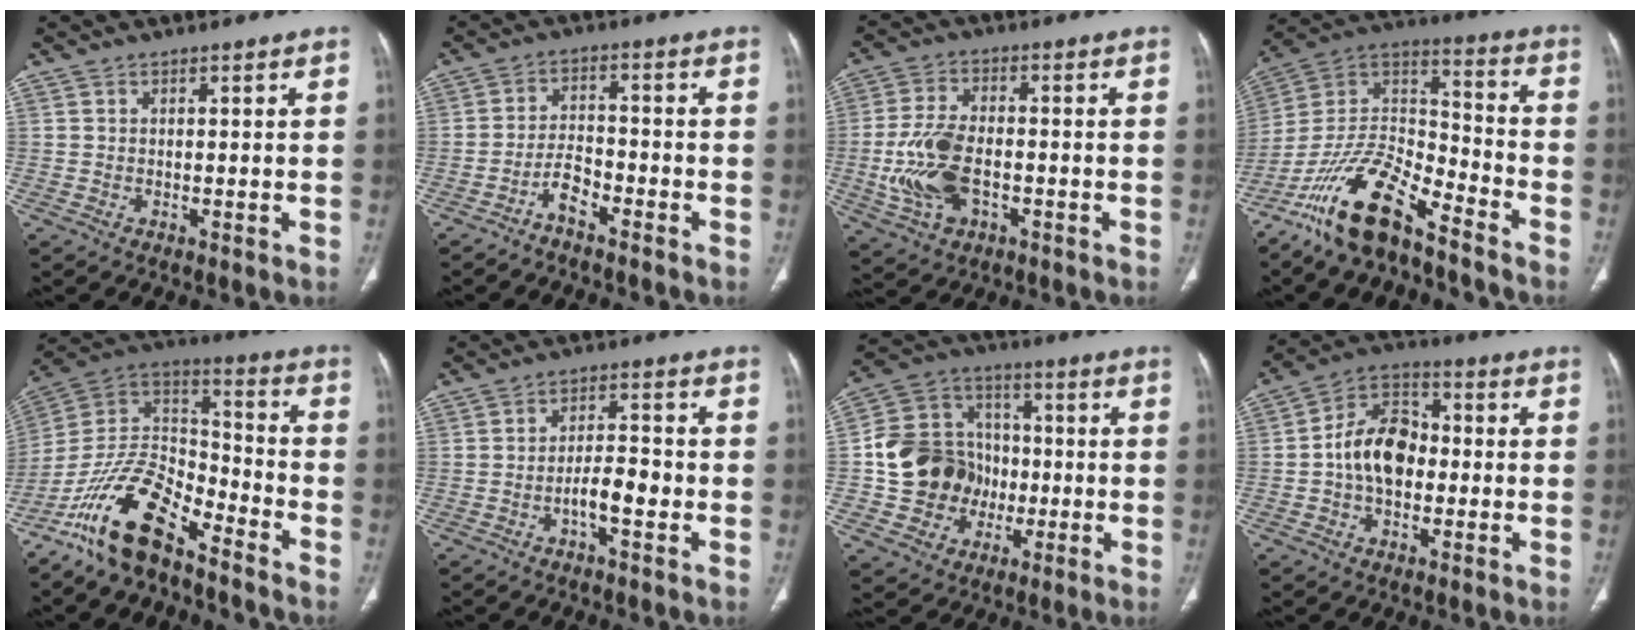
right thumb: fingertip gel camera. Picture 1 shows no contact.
{"total": 4.4, "force": [-3.3, 1.5, 2.4], "torque": [-0.047, 0.033, -0.064]}
{"total": 11.9, "force": [-2.7, 7.1, 9.2], "torque": [-0.187, 0.012, -0.045]}
{"total": 18.2, "force": [-13.2, 6.0, 11.1], "torque": [-0.196, 0.086, -0.243]}
{"total": 18.1, "force": [-12.3, 7.6, 10.8], "torque": [-0.182, 0.088, -0.229]}
{"total": 5.4, "force": [-2.1, 1.9, 4.6], "torque": [-0.072, 0.026, -0.036]}
{"total": 16.0, "force": [-2.2, 14.1, 7.4], "torque": [-0.102, 0.035, -0.036]}
{"total": 11.6, "force": [-1.0, 8.1, 8.3], "torque": [-0.124, 0.034, -0.029]}